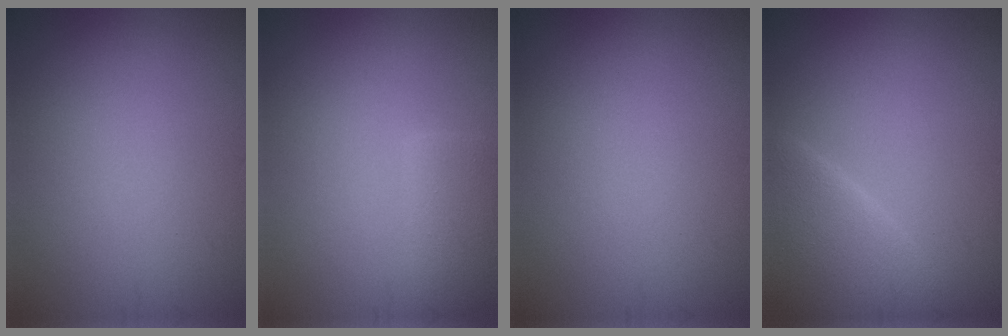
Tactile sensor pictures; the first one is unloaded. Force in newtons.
{"total": 2.9, "press": 2.9, "slide": 0.1}
{"total": 0.0}
{"total": 4.1, "press": 4.0, "slide": 0.2}